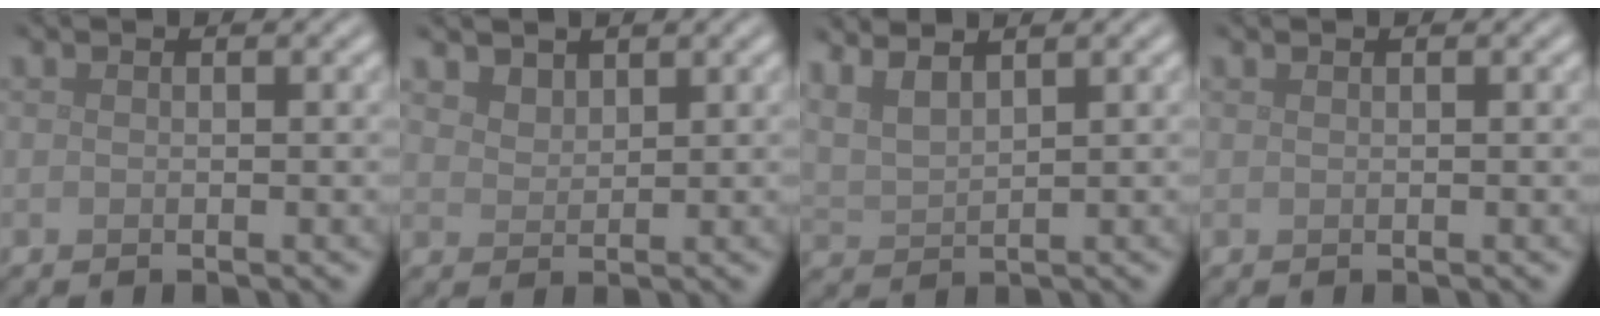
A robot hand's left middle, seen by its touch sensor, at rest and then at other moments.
{"total": 2.2, "force": [1.8, 1.0, 0.6], "torque": [-0.018, -0.010, 0.049]}
{"total": 4.3, "force": [3.3, 1.4, 2.3], "torque": [-0.046, 0.014, 0.055]}
{"total": 0.0}